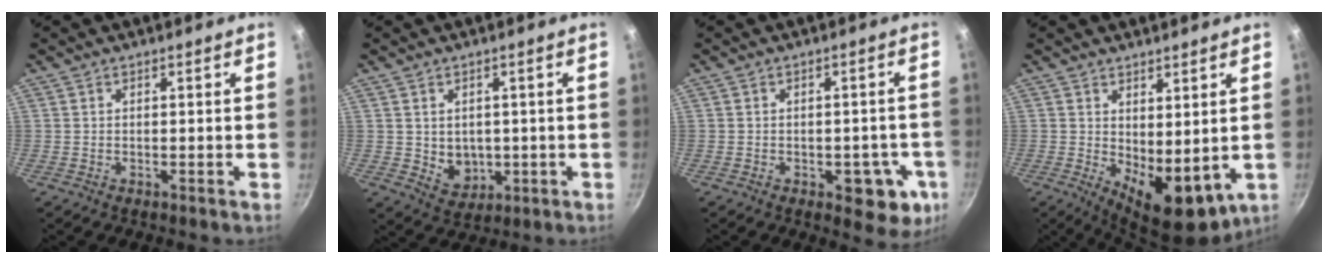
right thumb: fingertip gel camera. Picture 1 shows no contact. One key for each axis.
{"total": 5.4, "fx": 0.1, "fy": 4.5, "fz": 3.0, "tx": -0.028, "ty": -0.010, "tz": 0.014}
{"total": 9.3, "fx": -2.9, "fy": 5.1, "fz": 7.3, "tx": -0.044, "ty": 0.008, "tz": -0.032}
{"total": 10.0, "fx": 0.8, "fy": 4.9, "fz": 8.6, "tx": -0.103, "ty": -0.025, "tz": 0.029}